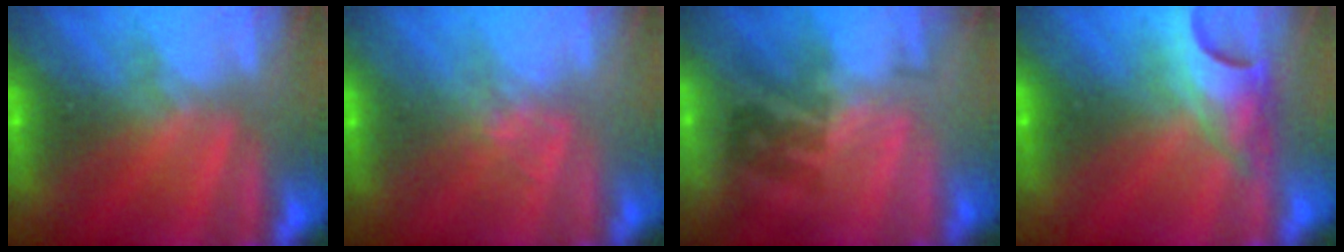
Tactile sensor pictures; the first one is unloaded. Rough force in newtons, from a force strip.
{"total": 1.4}
{"total": 2.2}
{"total": 4.8}